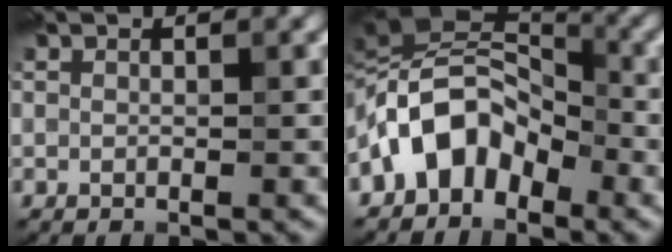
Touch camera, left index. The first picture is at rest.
{"total": 7.5, "force": [-3.3, 4.7, 4.8], "torque": [-0.067, 0.028, -0.081]}